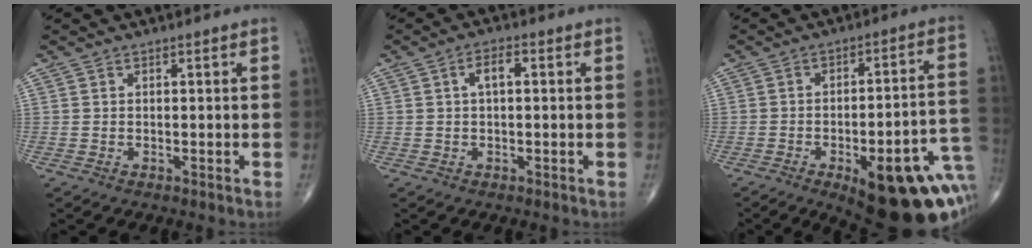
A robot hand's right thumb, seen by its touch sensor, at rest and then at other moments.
{"total": 3.1, "force": [0.6, 1.4, 2.7], "torque": [-0.048, 0.010, 0.007]}
{"total": 25.8, "force": [-9.7, 8.7, 22.3], "torque": [-0.210, 0.034, -0.111]}